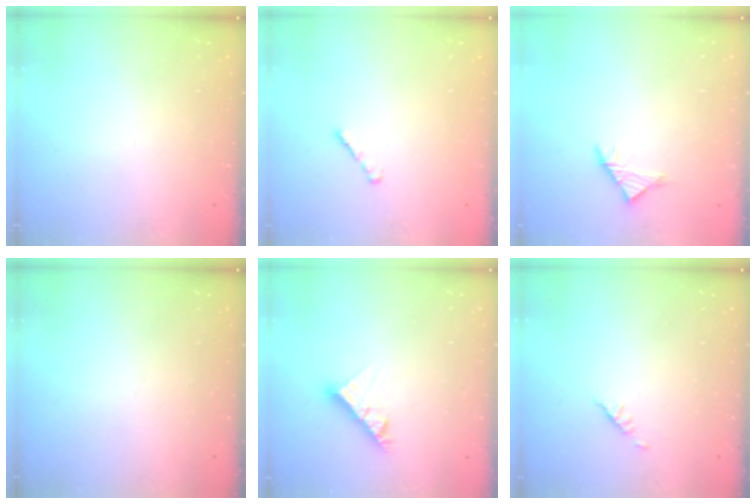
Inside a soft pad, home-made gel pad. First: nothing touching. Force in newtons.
{"total": 1.6, "press": 1.5, "slide": 0.5}
{"total": 3.0, "press": 2.9, "slide": 0.9}
{"total": 0.0}
{"total": 7.1, "press": 7.1, "slide": 0.6}
{"total": 1.9, "press": 1.8, "slide": 0.5}